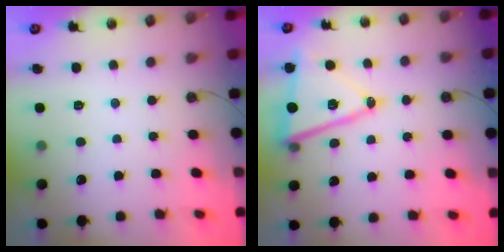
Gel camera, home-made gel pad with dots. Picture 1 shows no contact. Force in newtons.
{"total": 14.8, "press": 14.6, "slide": 2.5}